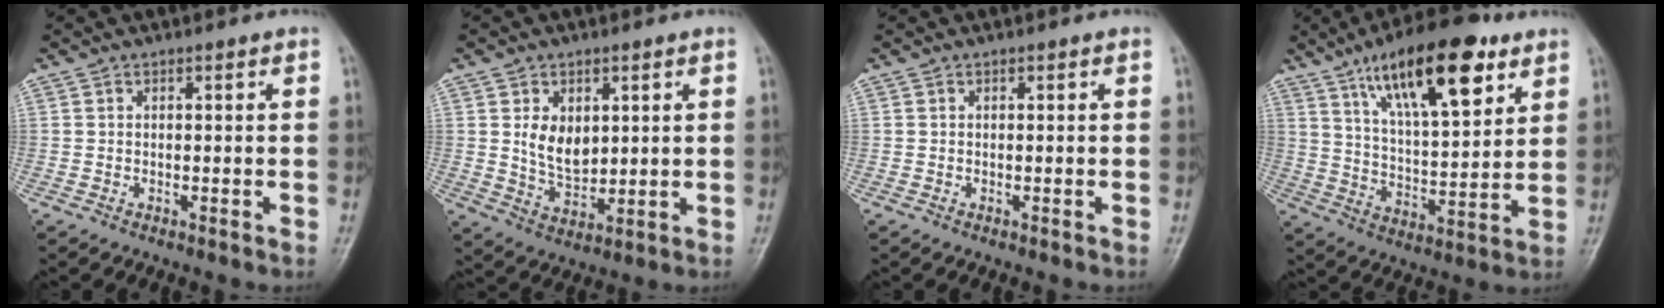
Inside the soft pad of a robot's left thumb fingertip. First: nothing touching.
{"total": 7.3, "force": [1.8, 4.9, 5.1], "torque": [-0.064, -0.019, 0.044]}
{"total": 0.0}
{"total": 20.2, "force": [10.9, 7.3, 15.3], "torque": [-0.216, -0.037, 0.183]}